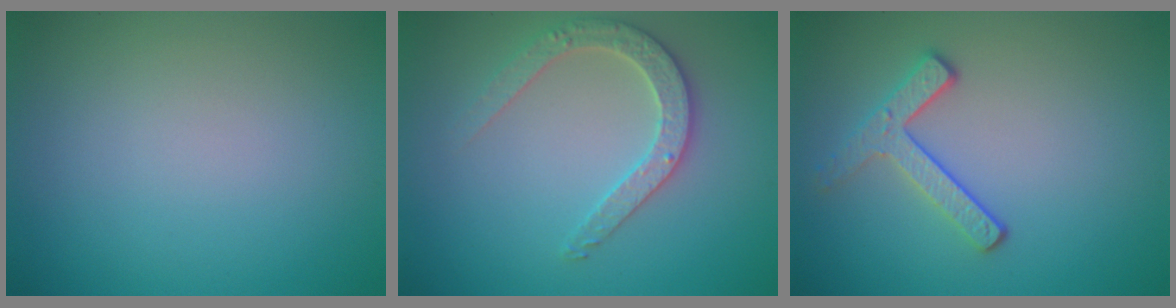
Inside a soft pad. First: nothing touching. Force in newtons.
{"total": 3.1, "press": 3.0, "slide": 0.7}
{"total": 2.7, "press": 2.3, "slide": 1.3}